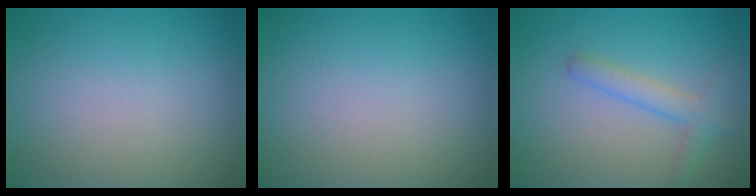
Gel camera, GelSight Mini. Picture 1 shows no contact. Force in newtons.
{"total": 0.0}
{"total": 2.5, "press": 2.5, "slide": 0.1}